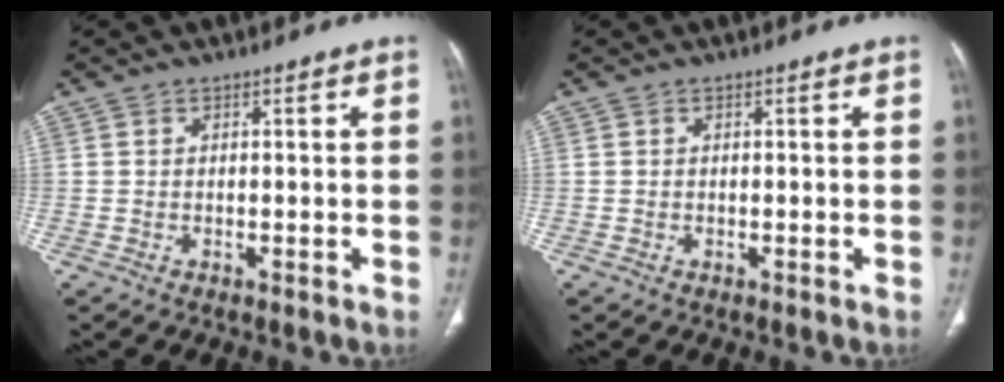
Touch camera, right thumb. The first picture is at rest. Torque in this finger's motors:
{"motor_torque": [-0.04, -0.03, -0.02, -0.01, 0.00]}